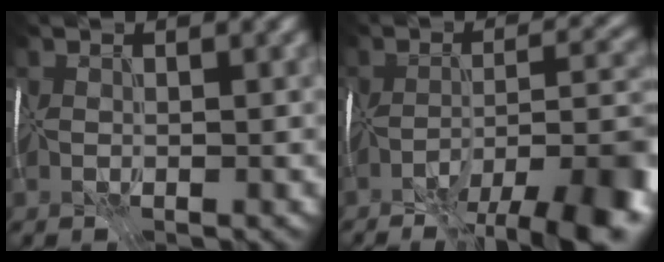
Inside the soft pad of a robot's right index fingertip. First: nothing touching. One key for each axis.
{"total": 9.5, "fx": -6.5, "fy": 1.7, "fz": 6.7, "tx": -0.097, "ty": -0.001, "tz": -0.101}